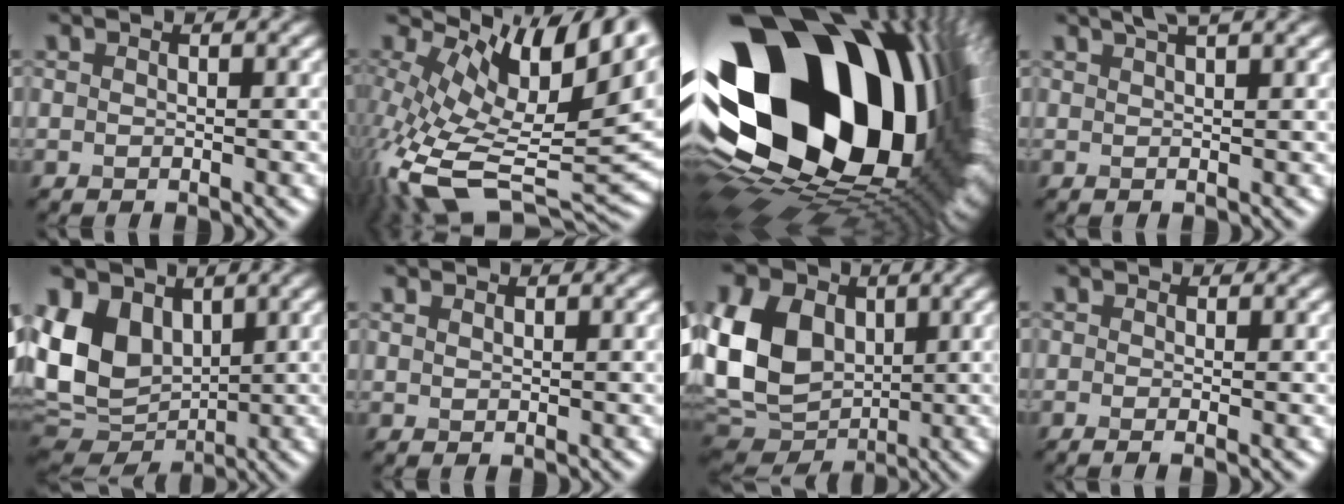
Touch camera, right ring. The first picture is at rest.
{"total": 13.5, "force": [1.4, 6.9, 11.5], "torque": [-0.216, -0.008, 0.038]}
{"total": 23.9, "force": [4.0, 14.9, 18.3], "torque": [-0.342, -0.073, 0.090]}
{"total": 3.2, "force": [2.2, 0.7, 2.2], "torque": [-0.015, 0.011, 0.018]}
{"total": 10.3, "force": [2.4, 7.5, 6.7], "torque": [-0.161, 0.002, 0.039]}
{"total": 0.6, "force": [0.6, 0.2, 0.1], "torque": [-0.004, -0.001, 0.014]}
{"total": 11.7, "force": [1.8, 8.6, 7.7], "torque": [-0.188, 0.008, 0.022]}
{"total": 1.3, "force": [-0.2, 0.5, 1.2], "torque": [-0.023, -0.009, -0.014]}